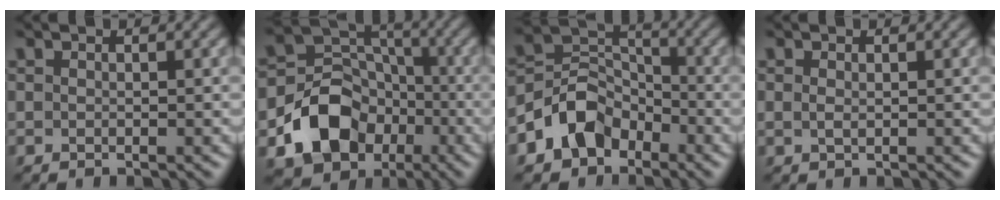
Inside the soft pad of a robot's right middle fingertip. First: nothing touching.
{"total": 9.4, "force": [-3.9, 7.3, 4.4], "torque": [-0.061, 0.000, -0.080]}
{"total": 5.8, "force": [-3.1, 4.2, 2.4], "torque": [-0.034, 0.006, -0.070]}
{"total": 0.8, "force": [0.1, 0.4, 0.7], "torque": [-0.016, -0.001, 0.001]}